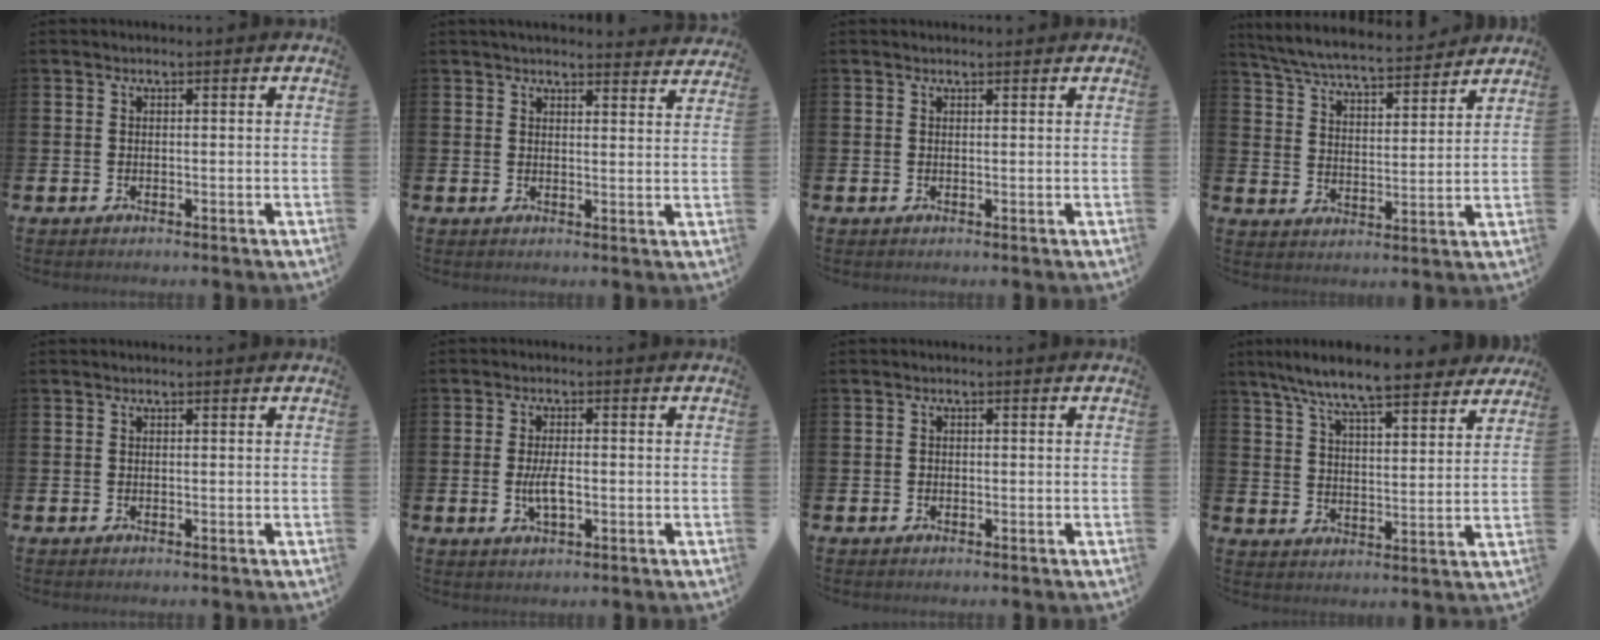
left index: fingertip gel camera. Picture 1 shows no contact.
{"total": 3.6, "force": [3.6, 0.2, 0.4], "torque": [-0.011, -0.018, 0.064]}
{"total": 0.5, "force": [0.5, 0.1, 0.0], "torque": [0.011, -0.004, 0.007]}
{"total": 6.5, "force": [6.2, 0.7, 1.6], "torque": [-0.057, -0.043, 0.108]}
{"total": 0.0}
{"total": 3.6, "force": [-0.5, 1.4, 3.3], "torque": [-0.056, -0.007, -0.014]}
{"total": 0.6, "force": [-0.3, 0.5, 0.2], "torque": [-0.009, 0.006, -0.006]}
{"total": 9.1, "force": [8.4, 1.0, 3.2], "torque": [-0.089, -0.046, 0.149]}